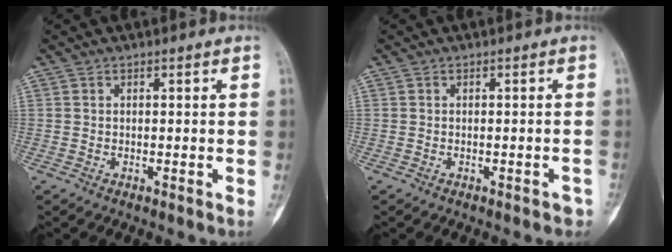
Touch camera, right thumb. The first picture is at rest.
{"total": 1.7, "force": [-1.3, 0.8, 0.8], "torque": [-0.007, 0.012, -0.011]}